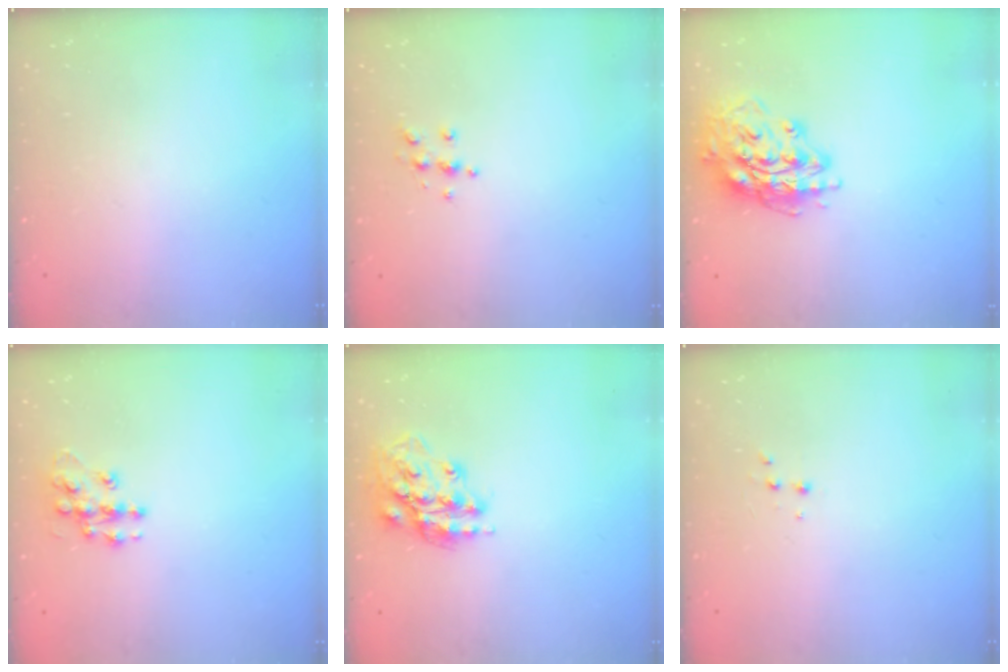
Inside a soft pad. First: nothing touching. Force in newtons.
{"total": 5.1, "press": 5.1, "slide": 0.3}
{"total": 15.6, "press": 15.6, "slide": 1.3}
{"total": 10.2, "press": 10.2, "slide": 0.5}
{"total": 16.1, "press": 16.1, "slide": 1.5}
{"total": 1.9, "press": 1.9, "slide": 0.2}